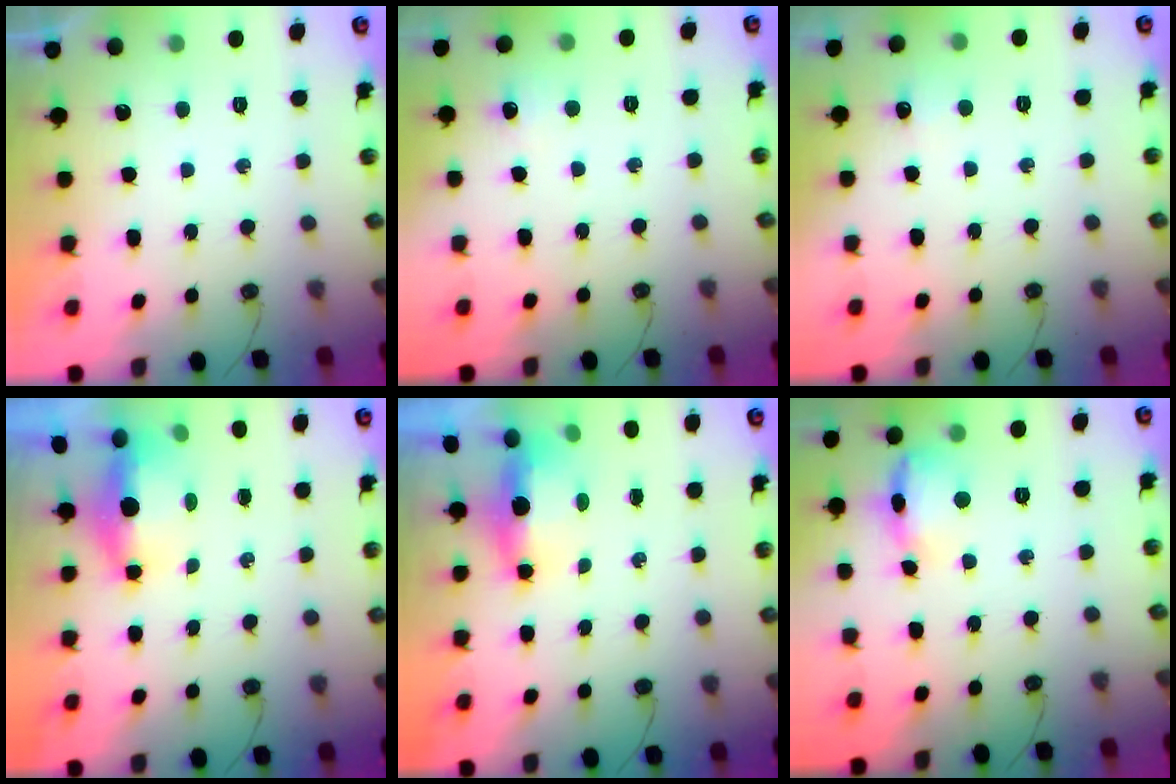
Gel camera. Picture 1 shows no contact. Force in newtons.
{"total": 4.2, "press": 4.2, "slide": 0.5}
{"total": 4.6, "press": 4.5, "slide": 1.1}
{"total": 13.4, "press": 6.1, "slide": 11.9}
{"total": 6.5, "press": 5.2, "slide": 3.8}
{"total": 11.9, "press": 11.8, "slide": 1.1}